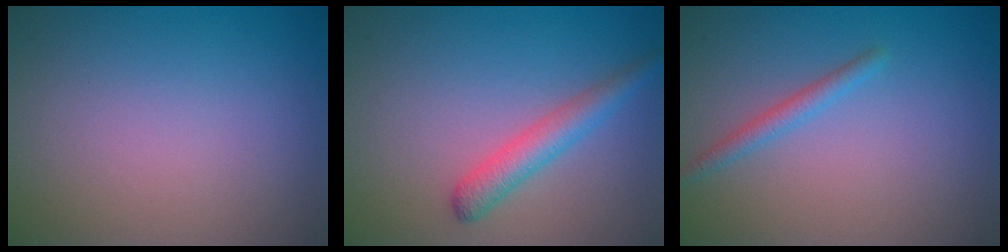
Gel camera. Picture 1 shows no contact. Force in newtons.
{"total": 3.1, "press": 3.1, "slide": 0.1}
{"total": 1.5, "press": 1.5, "slide": 0.1}